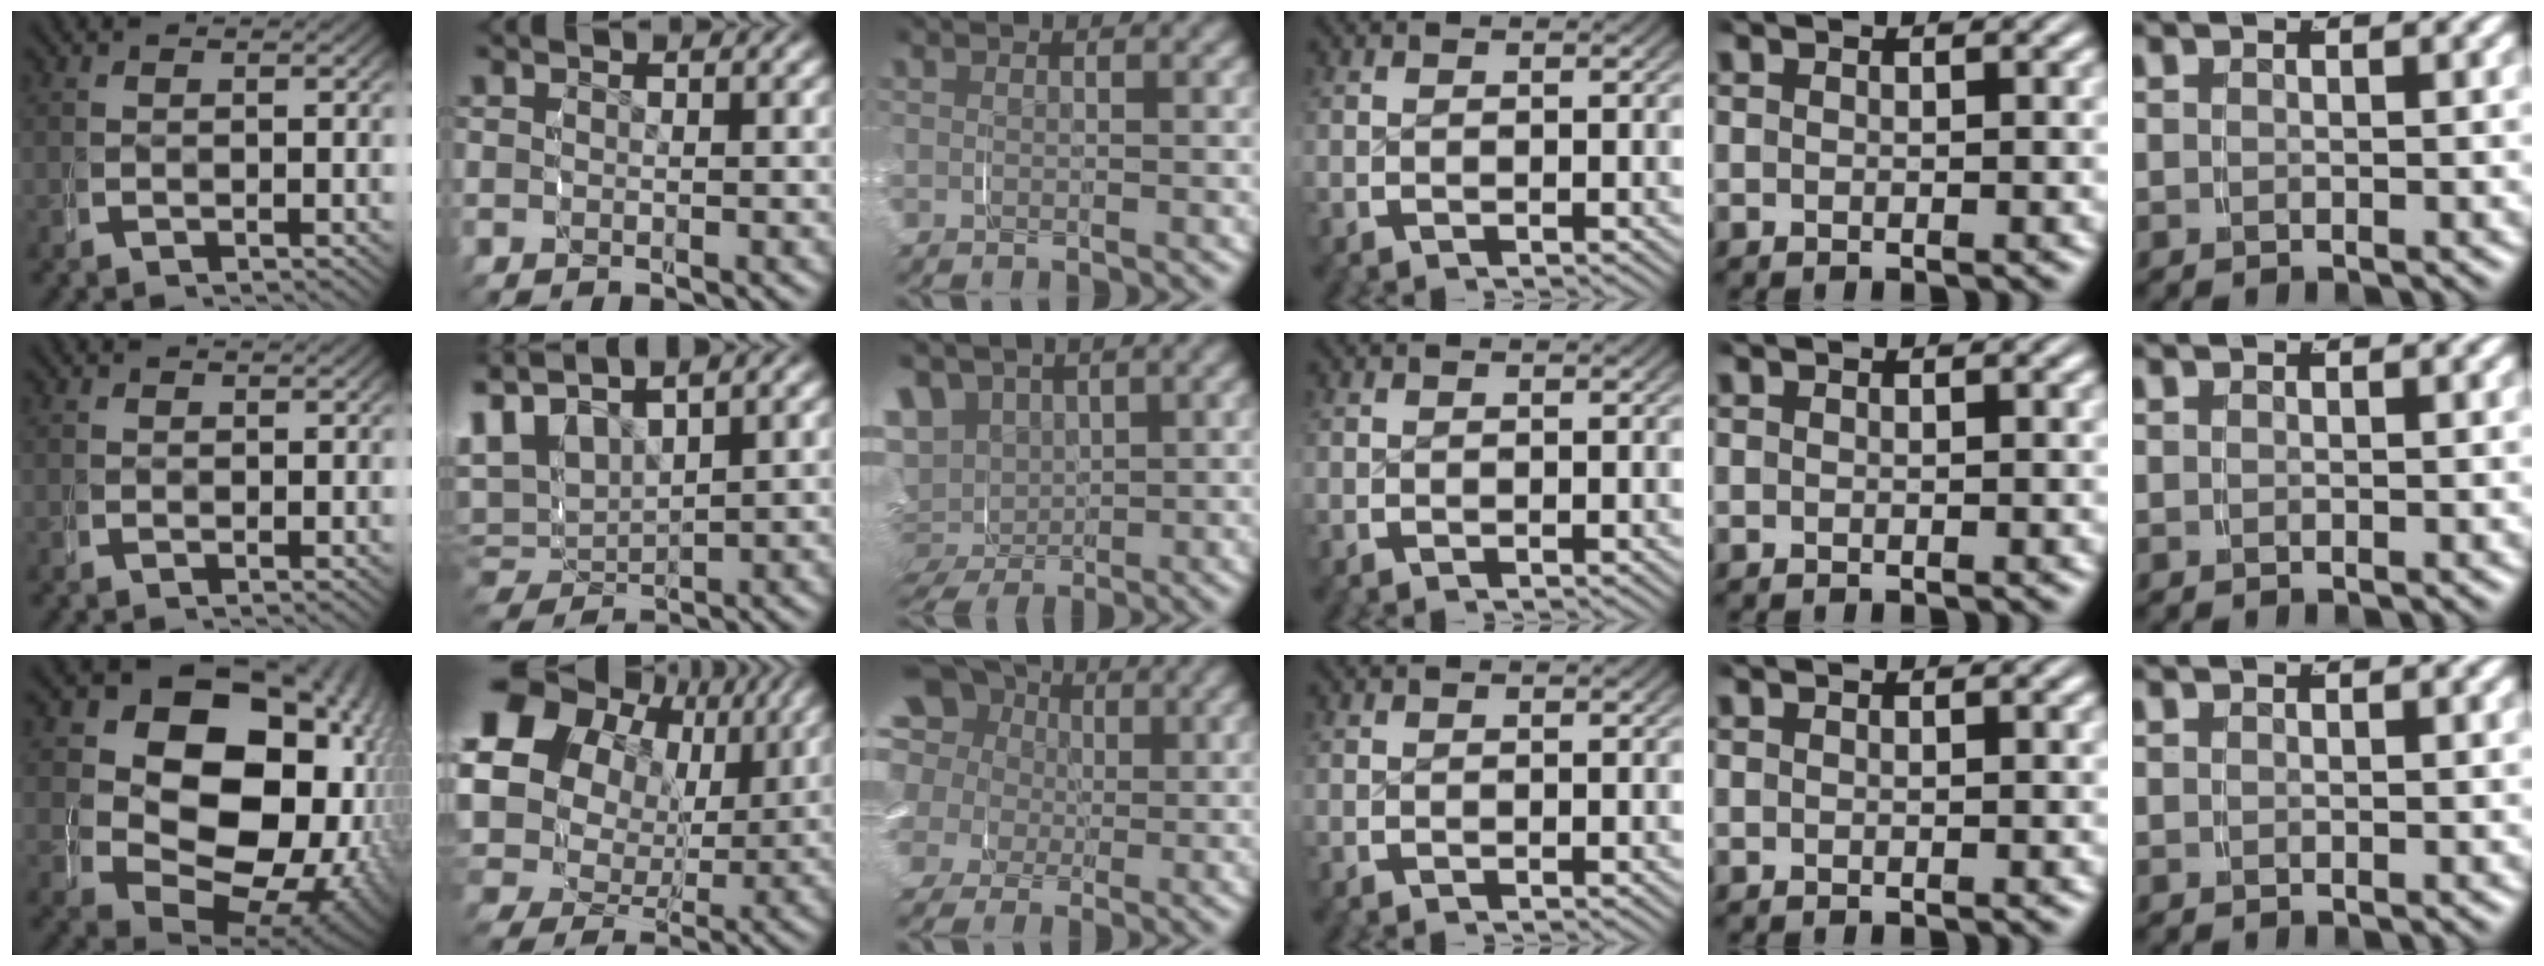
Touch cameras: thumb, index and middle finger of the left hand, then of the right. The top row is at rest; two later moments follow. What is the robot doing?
{"motion": "grasp_and_lifting", "object": "shoes"}